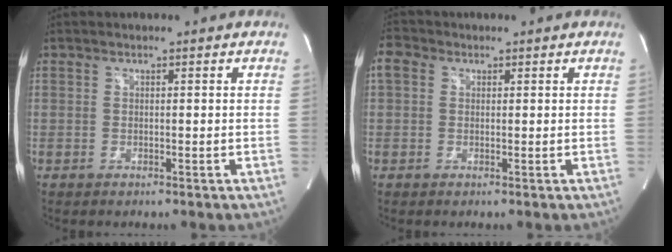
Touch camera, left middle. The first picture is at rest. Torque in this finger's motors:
{"motor_torque": [-0.08, -0.18, 0.29, 0.05]}